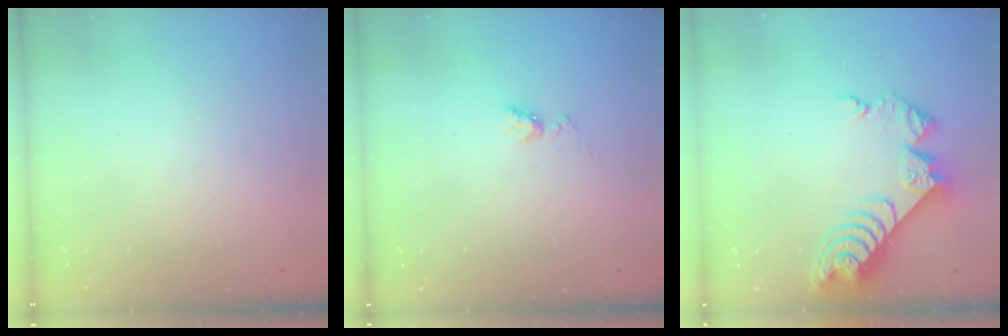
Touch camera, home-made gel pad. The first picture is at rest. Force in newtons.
{"total": 4.4, "press": 4.4, "slide": 0.6}
{"total": 9.9, "press": 9.9, "slide": 0.8}